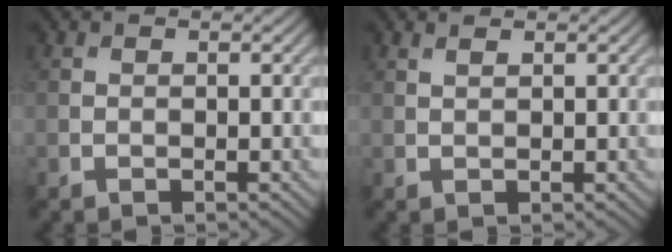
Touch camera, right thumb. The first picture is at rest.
{"total": 0.8, "force": [0.7, 0.1, 0.4], "torque": [-0.012, 0.004, 0.014]}